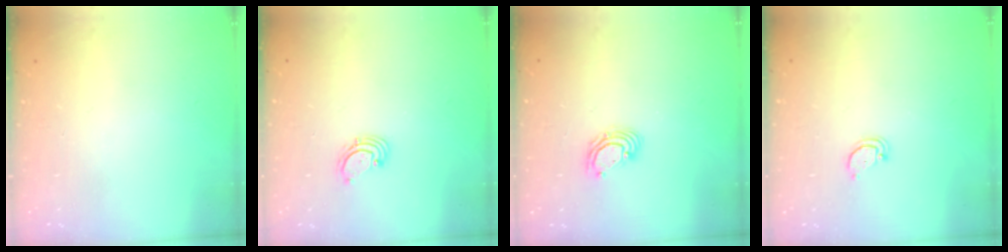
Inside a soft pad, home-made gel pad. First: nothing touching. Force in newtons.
{"total": 1.6, "press": 1.6, "slide": 0.2}
{"total": 5.1, "press": 5.1, "slide": 0.2}
{"total": 2.0, "press": 2.0, "slide": 0.2}